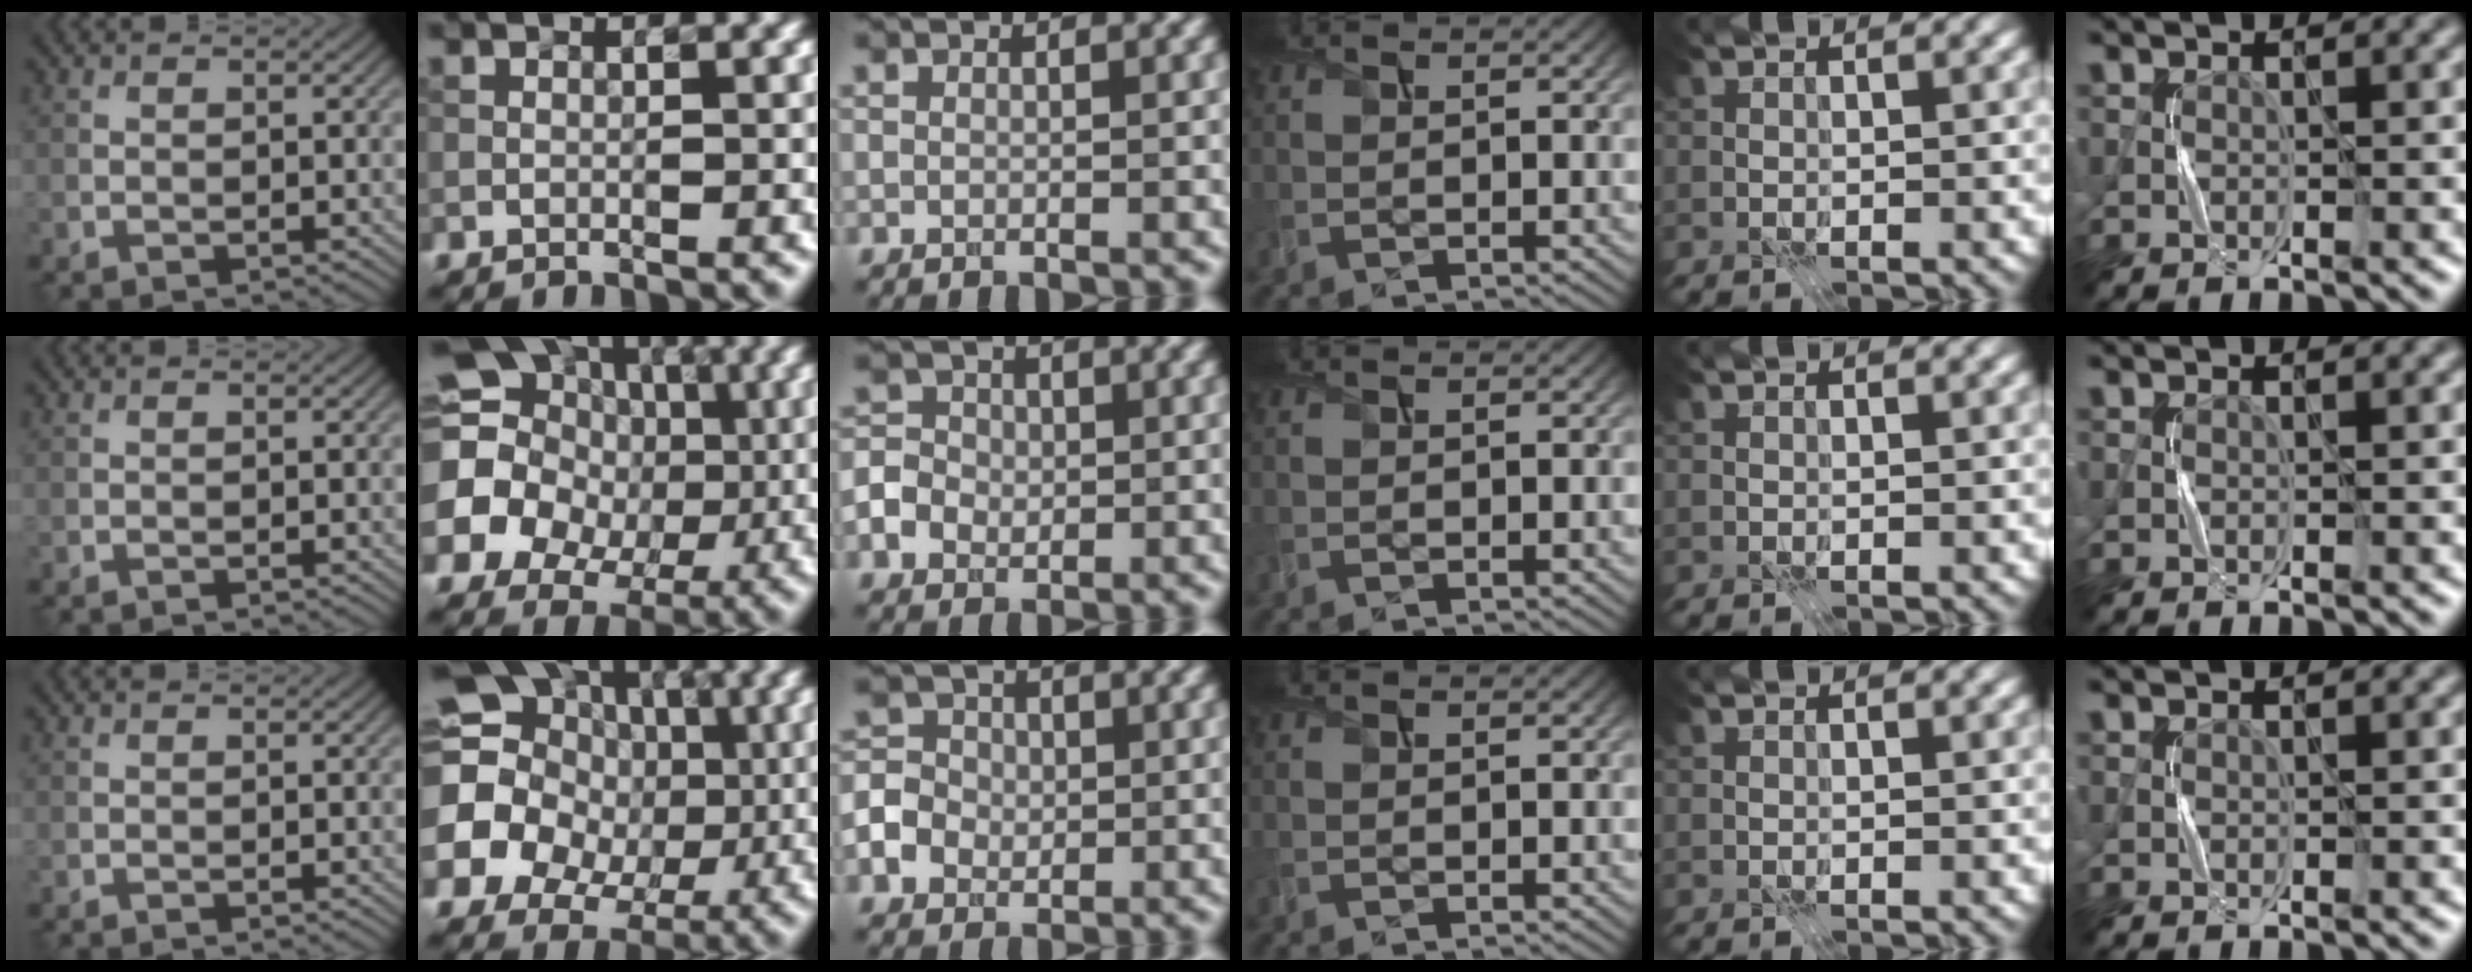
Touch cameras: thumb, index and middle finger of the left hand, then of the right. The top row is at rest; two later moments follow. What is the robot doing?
{"motion": "press", "object": "gel pad"}